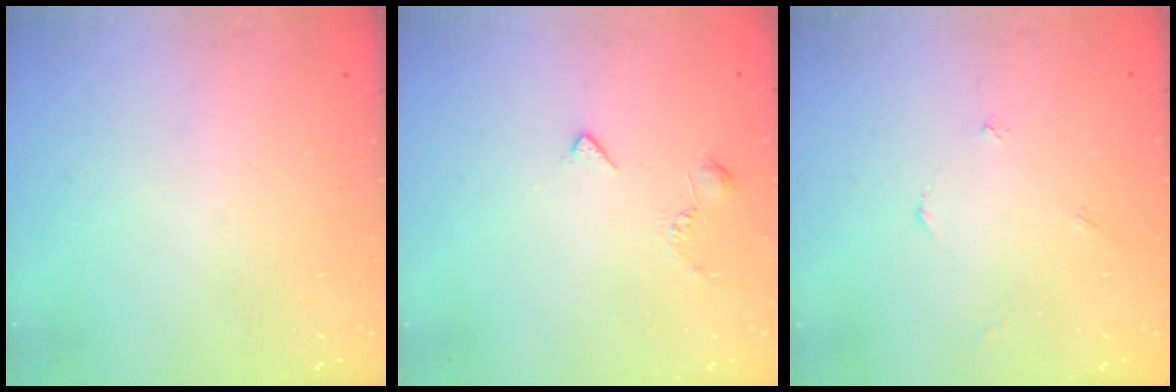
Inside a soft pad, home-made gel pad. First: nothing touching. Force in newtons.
{"total": 3.0, "press": 2.9, "slide": 0.7}
{"total": 1.5, "press": 1.5, "slide": 0.2}